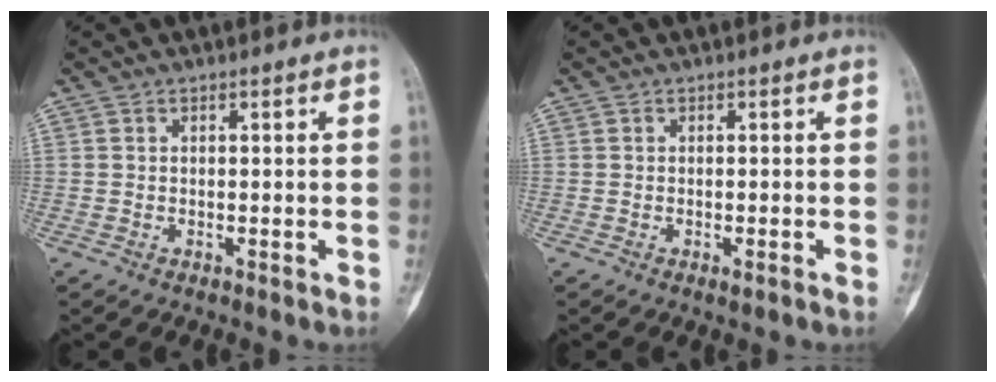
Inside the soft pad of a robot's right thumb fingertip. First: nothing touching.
{"total": 0.7, "force": [-0.3, 0.1, 0.6], "torque": [-0.009, 0.000, -0.002]}